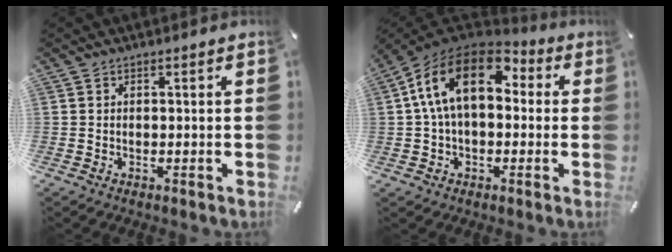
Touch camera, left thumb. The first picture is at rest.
{"total": 16.2, "force": [3.8, 10.0, 12.2], "torque": [-0.238, 0.005, 0.066]}